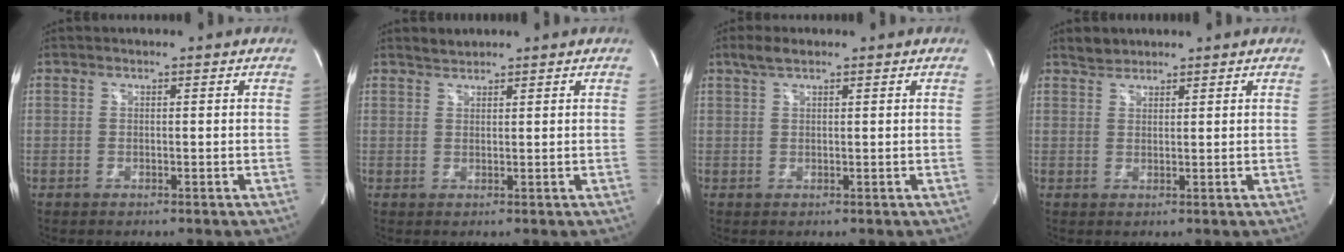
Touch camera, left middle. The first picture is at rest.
{"total": 1.3, "force": [1.3, 0.4, 0.0], "torque": [-0.004, 0.006, 0.026]}
{"total": 2.4, "force": [1.8, 0.6, 1.5], "torque": [-0.037, 0.012, 0.036]}
{"total": 1.9, "force": [1.7, 0.8, 0.0], "torque": [-0.003, 0.006, 0.033]}